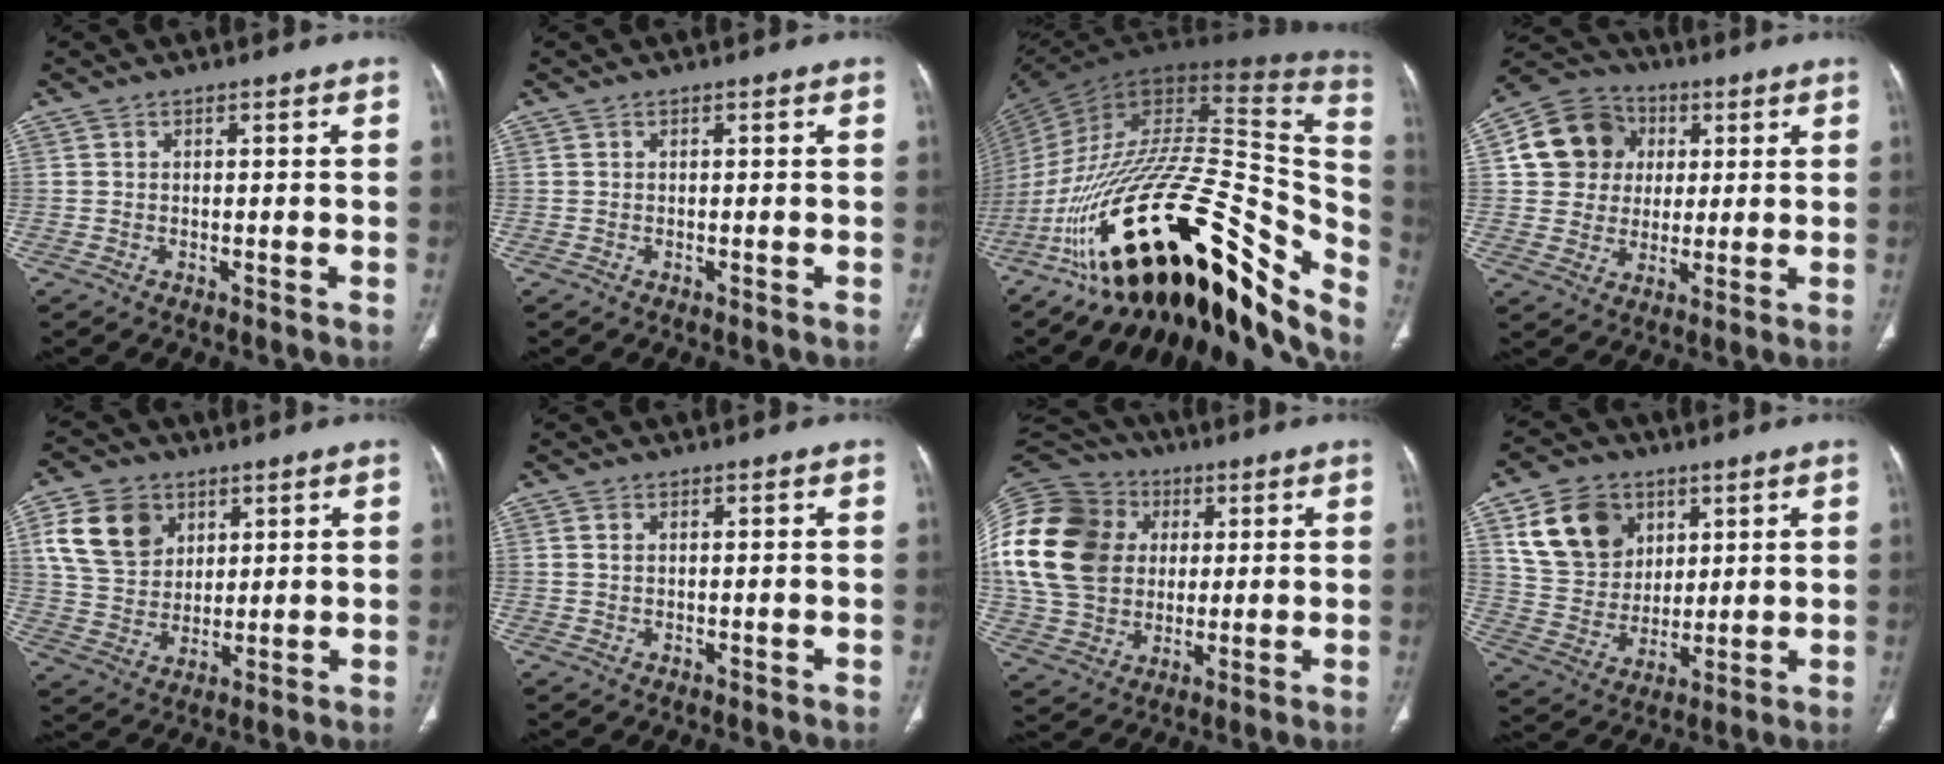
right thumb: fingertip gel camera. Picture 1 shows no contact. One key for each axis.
{"total": 0.0}
{"total": 41.7, "fx": -23.2, "fy": 15.4, "fz": 31.1, "tx": -0.428, "ty": 0.048, "tz": -0.360}
{"total": 12.9, "fx": 3.0, "fy": 11.6, "fz": 4.8, "tx": -0.063, "ty": 0.010, "tz": 0.046}
{"total": 12.7, "fx": 5.2, "fy": 9.7, "fz": 6.5, "tx": -0.097, "ty": -0.009, "tz": 0.103}
{"total": 1.4, "fx": 0.5, "fy": 0.9, "fz": 0.9, "tx": -0.023, "ty": 0.002, "tz": 0.014}
{"total": 26.1, "fx": 4.1, "fy": 20.6, "fz": 15.4, "tx": -0.338, "ty": 0.030, "tz": 0.084}
{"total": 14.9, "fx": 6.6, "fy": 11.5, "fz": 6.8, "tx": -0.097, "ty": -0.016, "tz": 0.130}